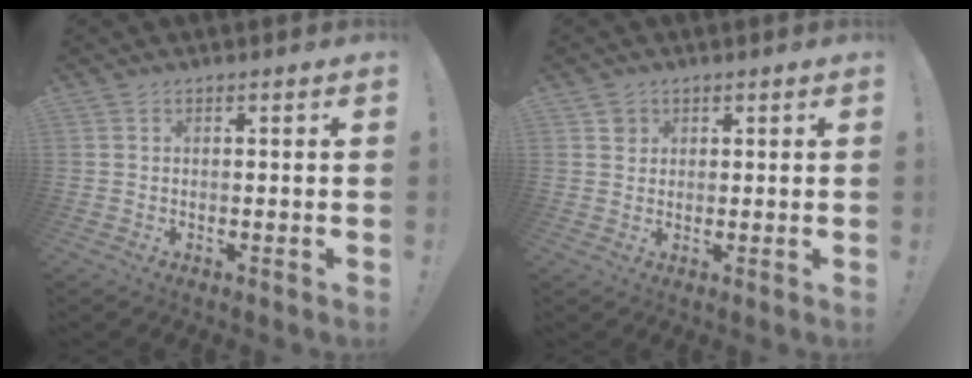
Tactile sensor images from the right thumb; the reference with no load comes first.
{"total": 2.5, "force": [1.2, 2.2, 0.3], "torque": [0.003, -0.001, 0.022]}